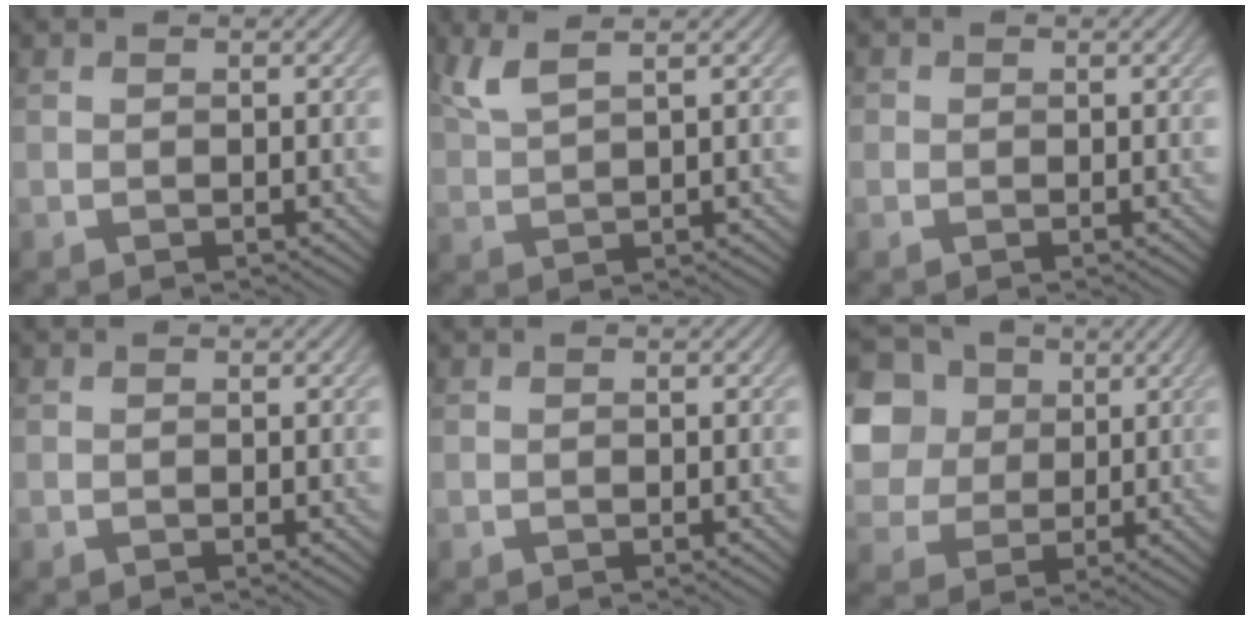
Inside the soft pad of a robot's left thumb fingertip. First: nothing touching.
{"total": 3.8, "force": [2.4, 0.9, 2.8], "torque": [-0.067, 0.010, 0.057]}
{"total": 1.1, "force": [0.2, 1.1, 0.2], "torque": [0.001, -0.002, 0.000]}
{"total": 0.0}
{"total": 0.0}
{"total": 14.4, "force": [4.3, 11.9, 6.8], "torque": [-0.223, 0.024, 0.091]}